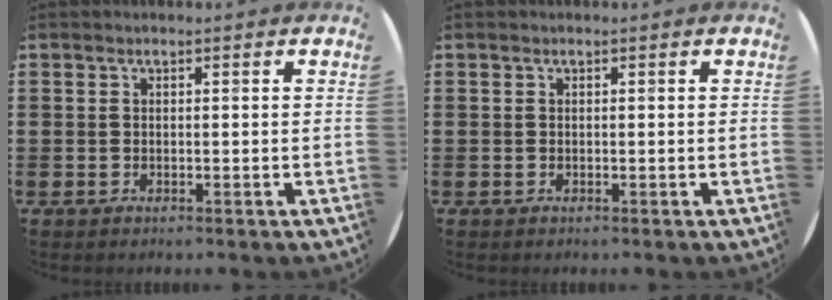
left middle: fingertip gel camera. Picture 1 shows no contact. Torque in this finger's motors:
{"motor_torque": [0.37, -0.33, 0.04, 0.02]}